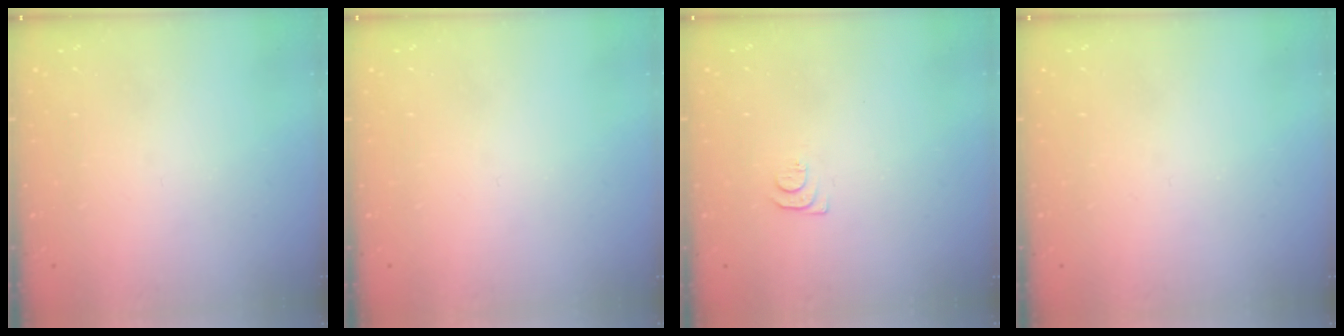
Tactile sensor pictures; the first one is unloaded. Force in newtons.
{"total": 0.0}
{"total": 4.6, "press": 4.6, "slide": 0.6}
{"total": 0.0}